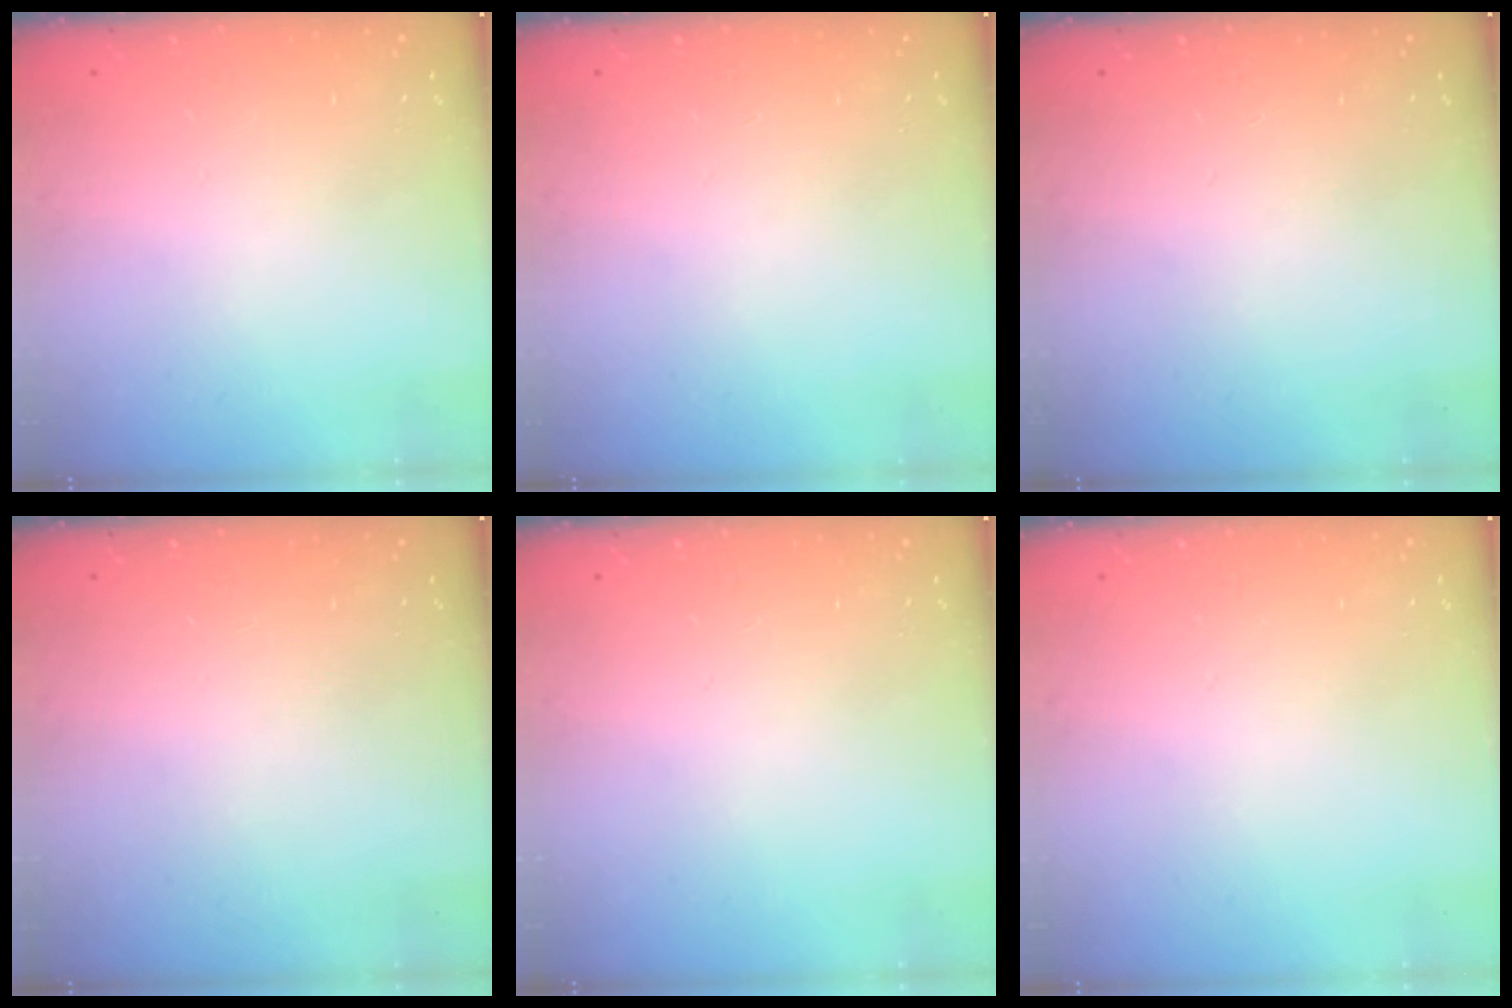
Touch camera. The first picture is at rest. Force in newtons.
{"total": 0.0}
{"total": 0.0}
{"total": 0.0}
{"total": 0.0}
{"total": 0.0}